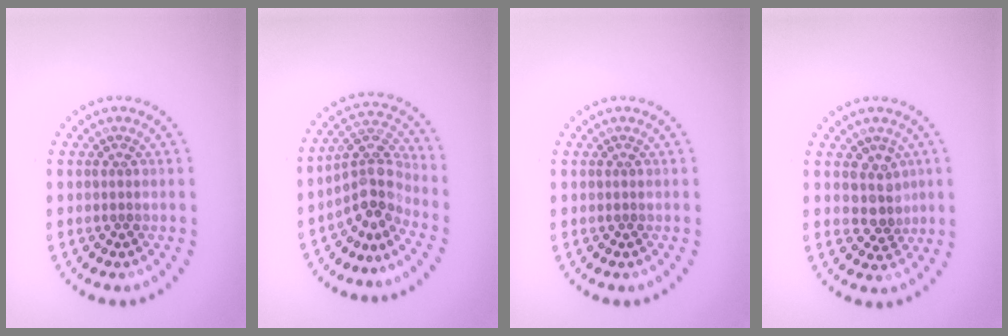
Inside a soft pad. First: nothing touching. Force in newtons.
{"total": 4.0, "press": 2.8, "slide": 2.8}
{"total": 0.0}
{"total": 2.5, "press": 2.1, "slide": 1.5}